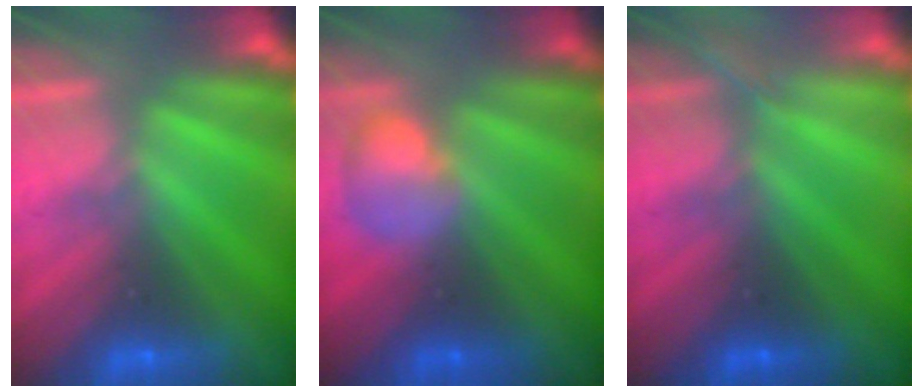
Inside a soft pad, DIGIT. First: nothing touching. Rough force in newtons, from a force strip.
{"total": 2.4}
{"total": 1.4}